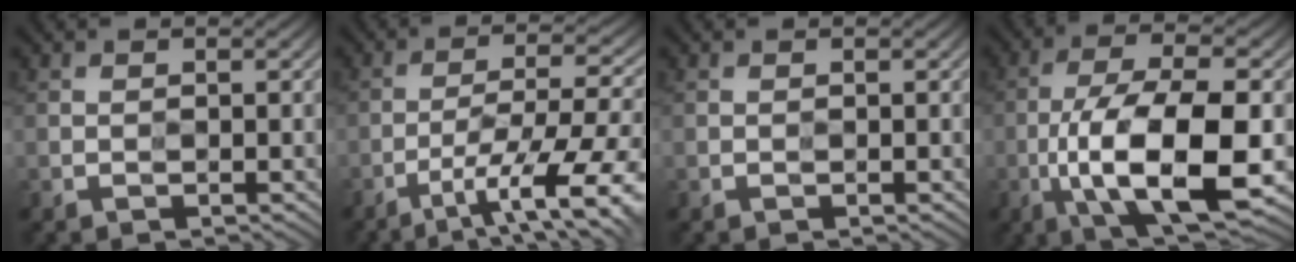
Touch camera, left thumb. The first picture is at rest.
{"total": 11.0, "force": [-5.7, 2.6, 9.0], "torque": [-0.148, -0.005, -0.086]}
{"total": 0.0}
{"total": 12.5, "force": [-3.5, 4.4, 11.1], "torque": [-0.205, -0.008, -0.063]}